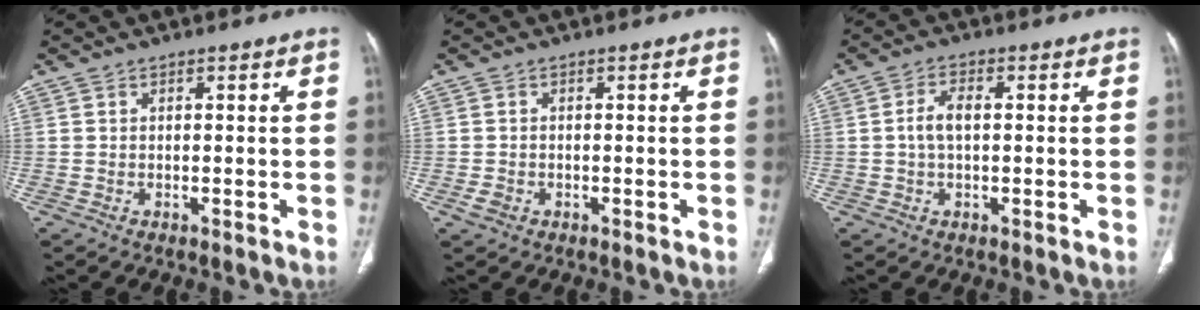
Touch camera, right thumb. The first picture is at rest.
{"total": 1.8, "force": [-0.7, 1.4, 0.9], "torque": [-0.016, 0.003, -0.010]}
{"total": 4.1, "force": [0.2, 2.1, 3.5], "torque": [-0.078, 0.010, 0.001]}